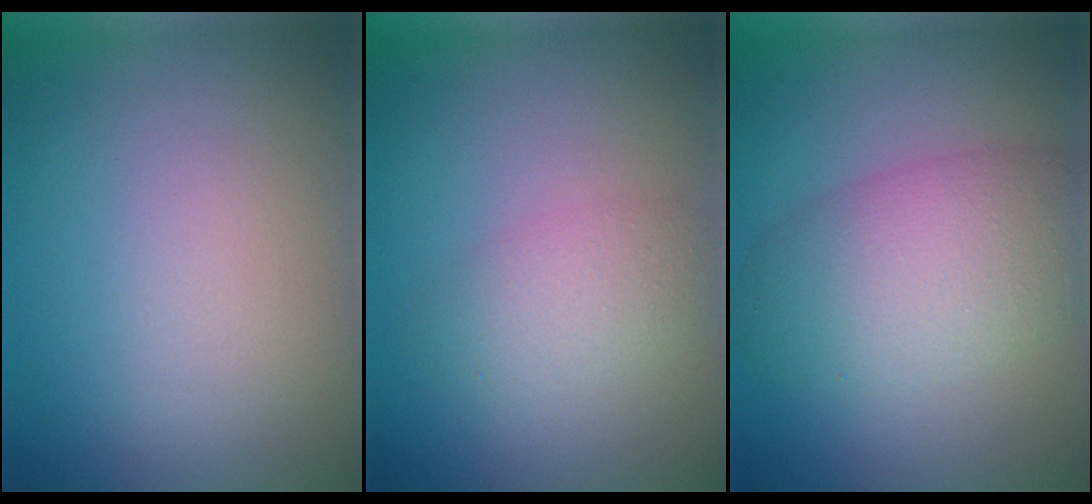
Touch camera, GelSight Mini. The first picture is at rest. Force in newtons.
{"total": 1.9, "press": 1.9, "slide": 0.1}
{"total": 6.6, "press": 6.6, "slide": 0.3}